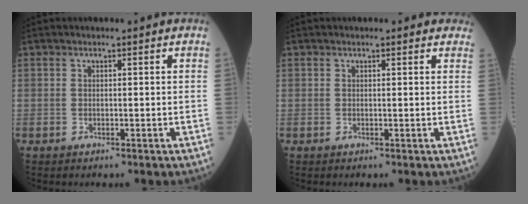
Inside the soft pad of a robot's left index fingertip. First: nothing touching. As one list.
[{"total": 2.5, "force": [2.0, 0.9, 1.0], "torque": [-0.008, 0.005, 0.010]}]